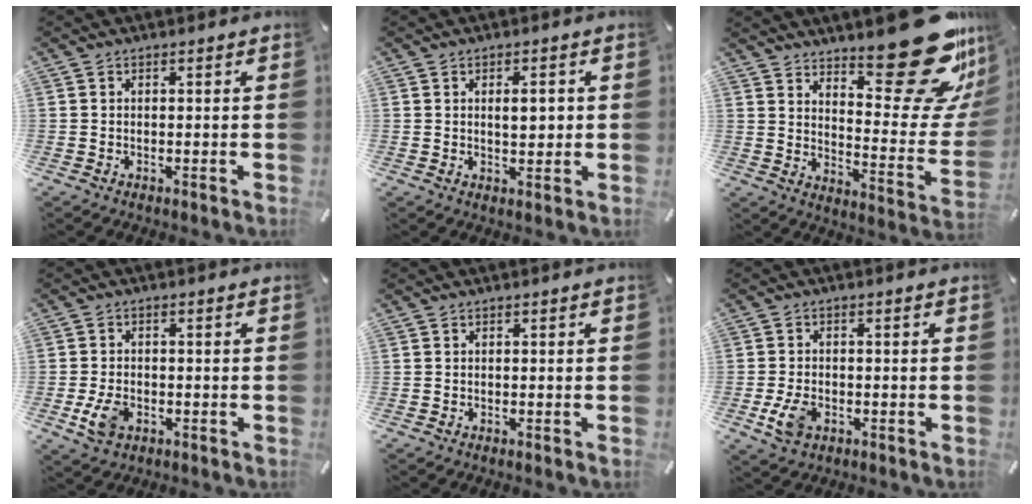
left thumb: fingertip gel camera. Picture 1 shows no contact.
{"total": 4.1, "force": [0.6, 2.1, 3.4], "torque": [-0.046, -0.002, 0.004]}
{"total": 27.7, "force": [18.5, 9.9, 18.1], "torque": [-0.207, -0.144, 0.306]}
{"total": 5.3, "force": [-2.0, 3.6, 3.5], "torque": [-0.090, 0.000, -0.039]}
{"total": 0.0}
{"total": 5.4, "force": [-2.0, 3.6, 3.6], "torque": [-0.091, 0.000, -0.039]}